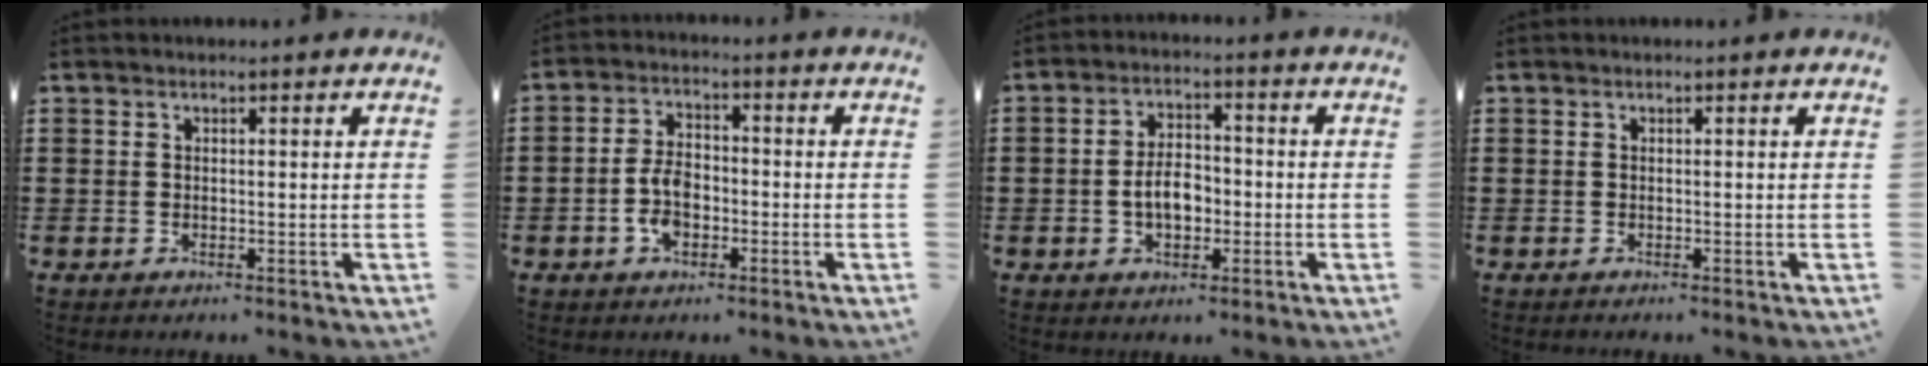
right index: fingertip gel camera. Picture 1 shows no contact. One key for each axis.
{"total": 5.5, "fx": -1.7, "fy": 3.1, "fz": 4.2, "tx": -0.096, "ty": 0.001, "tz": -0.035}
{"total": 5.1, "fx": -1.2, "fy": 2.9, "fz": 4.1, "tx": -0.067, "ty": 0.007, "tz": -0.023}
{"total": 0.0}